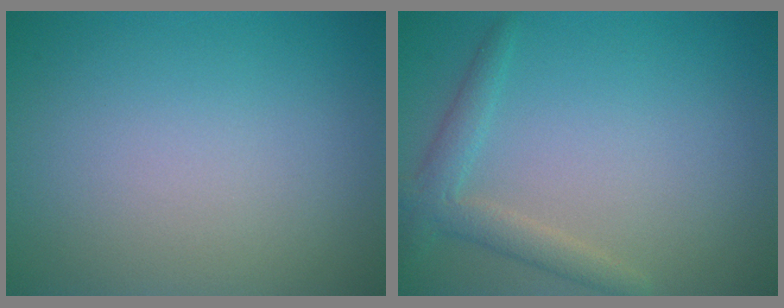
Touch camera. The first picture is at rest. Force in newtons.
{"total": 2.5, "press": 2.5, "slide": 0.2}